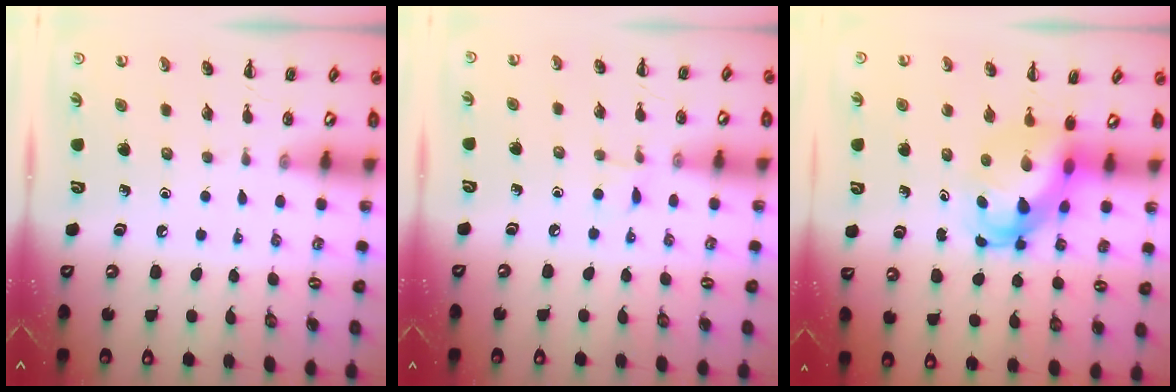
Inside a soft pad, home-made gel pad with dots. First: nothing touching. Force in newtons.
{"total": 4.9, "press": 4.7, "slide": 1.5}
{"total": 5.7, "press": 5.4, "slide": 1.6}